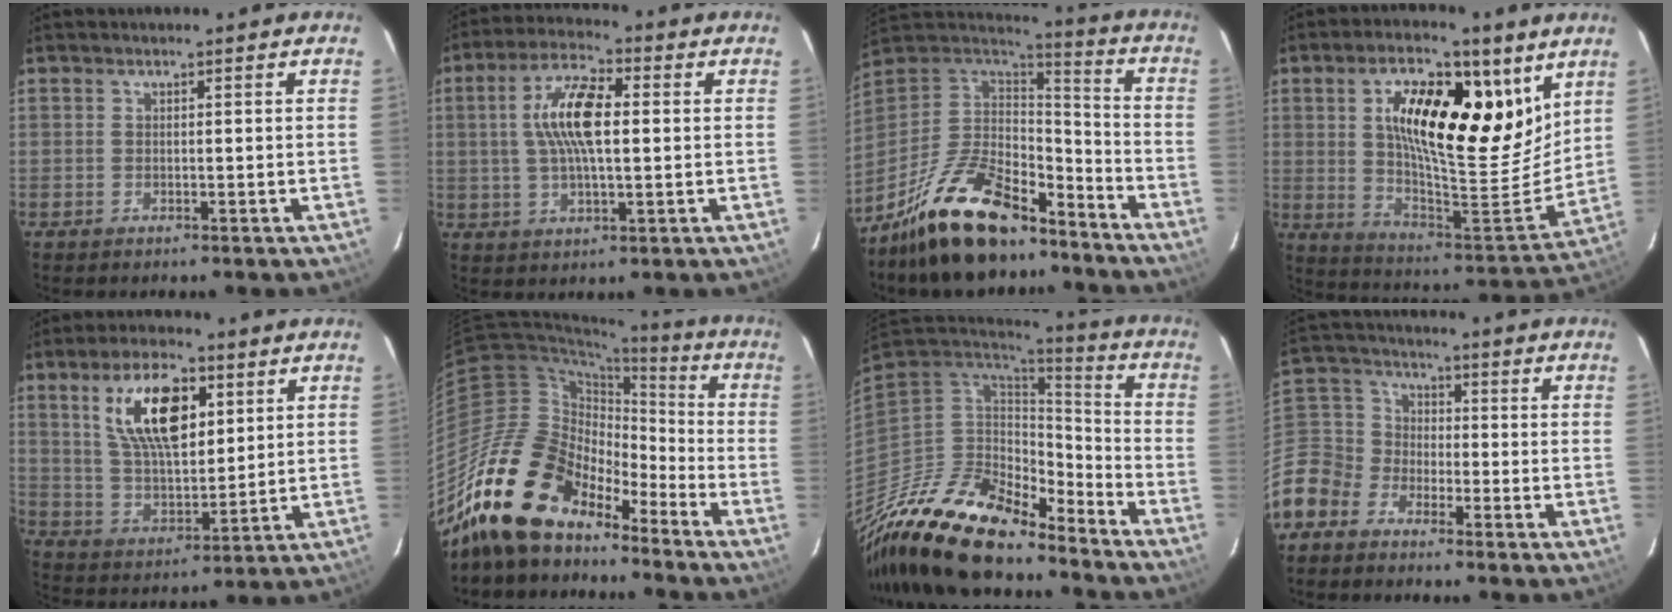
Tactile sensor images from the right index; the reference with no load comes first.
{"total": 11.1, "force": [1.4, 3.8, 10.3], "torque": [-0.197, 0.016, 0.024]}
{"total": 23.4, "force": [-16.7, 9.5, 13.3], "torque": [-0.264, 0.005, -0.273]}
{"total": 22.5, "force": [10.0, 8.9, 18.0], "torque": [-0.292, 0.010, 0.169]}
{"total": 14.8, "force": [6.0, 6.6, 11.8], "torque": [-0.212, 0.014, 0.116]}
{"total": 20.1, "force": [-15.5, 9.0, 9.1], "torque": [-0.173, 0.005, -0.281]}
{"total": 20.1, "force": [-16.1, 6.9, 9.9], "torque": [-0.205, -0.028, -0.294]}
{"total": 11.3, "force": [-7.0, 8.5, 2.6], "torque": [-0.090, 0.030, -0.157]}